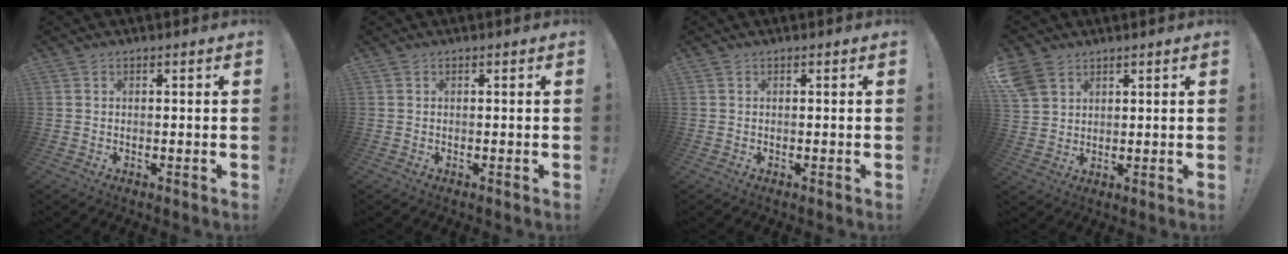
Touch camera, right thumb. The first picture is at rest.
{"total": 0.0}
{"total": 0.0}
{"total": 6.0, "force": [3.8, 4.0, 2.2], "torque": [-0.052, -0.015, 0.077]}